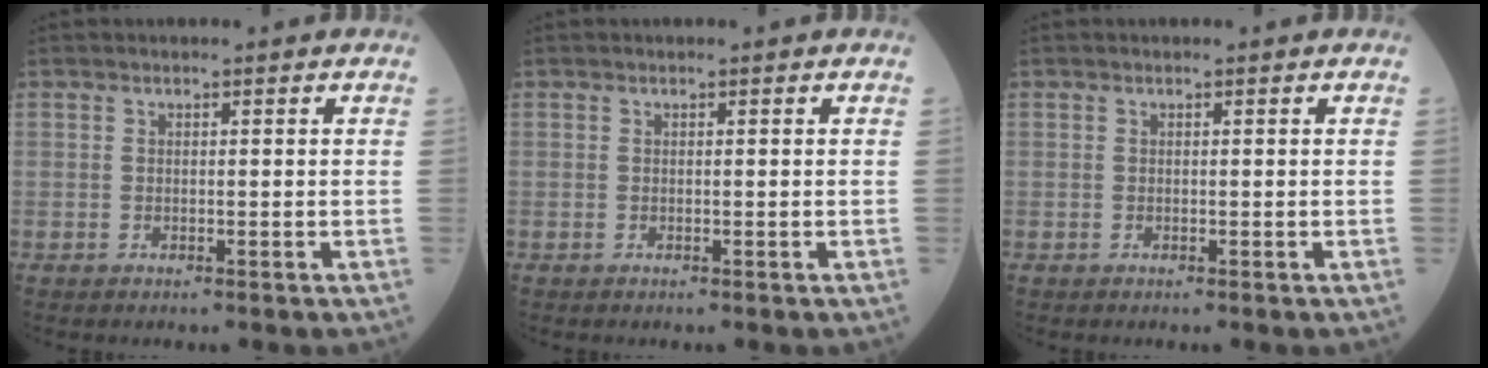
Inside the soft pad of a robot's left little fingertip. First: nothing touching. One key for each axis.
{"total": 0.0}
{"total": 0.0}